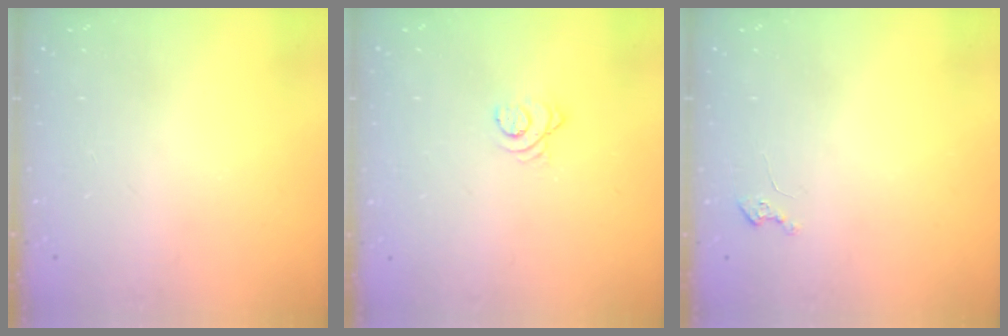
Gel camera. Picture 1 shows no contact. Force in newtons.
{"total": 2.8, "press": 2.8, "slide": 0.3}
{"total": 1.9, "press": 1.9, "slide": 0.3}